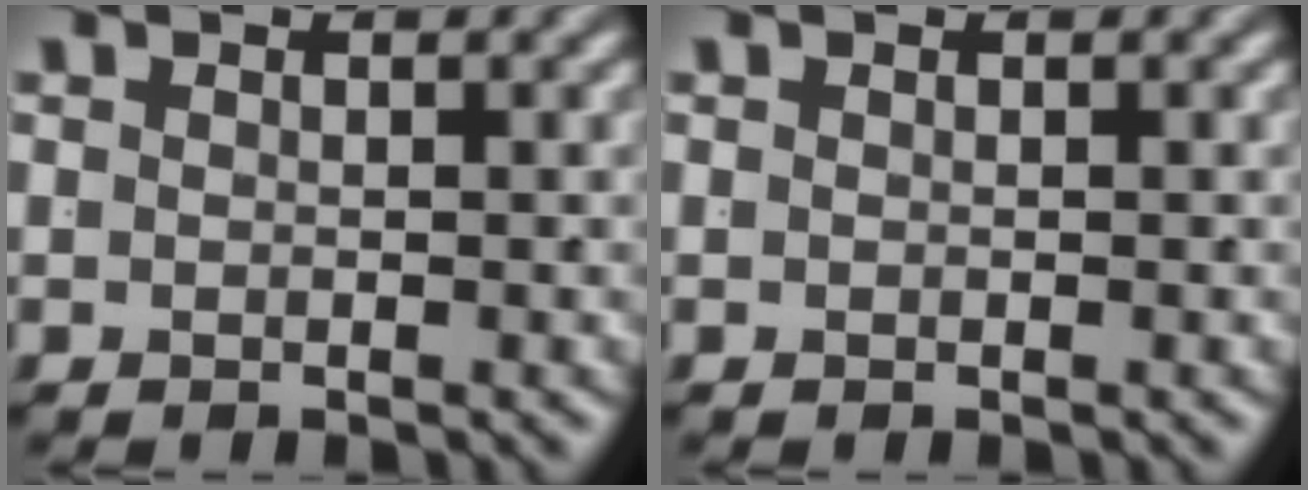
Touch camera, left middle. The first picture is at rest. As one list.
[{"total": 0.0}]